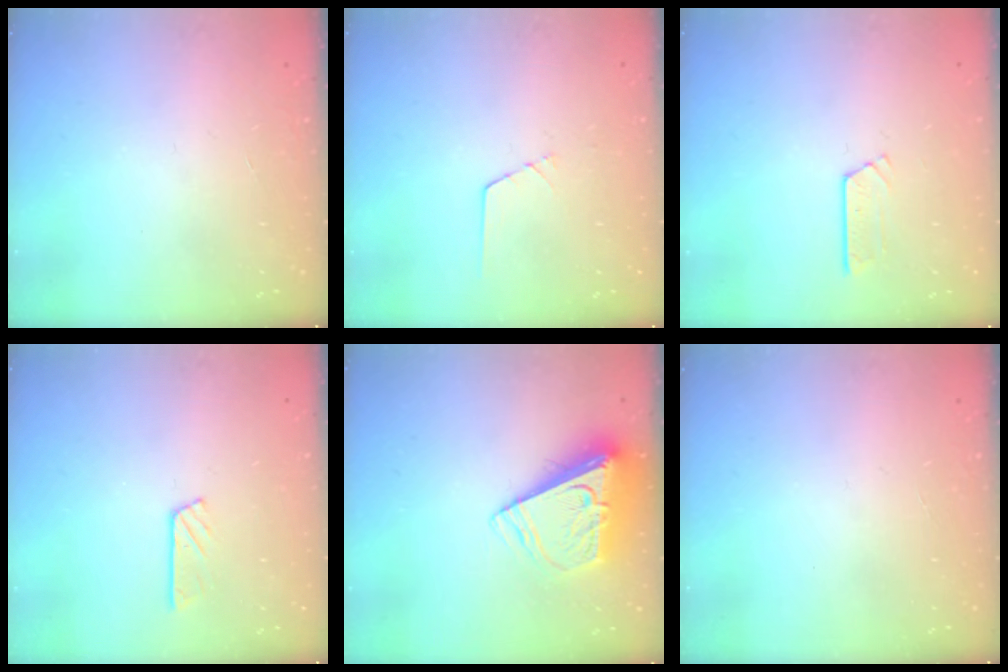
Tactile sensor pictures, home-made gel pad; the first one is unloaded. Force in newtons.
{"total": 1.6, "press": 1.6, "slide": 0.0}
{"total": 2.5, "press": 2.5, "slide": 0.2}
{"total": 3.6, "press": 3.5, "slide": 0.4}
{"total": 9.9, "press": 9.9, "slide": 1.3}
{"total": 0.0}